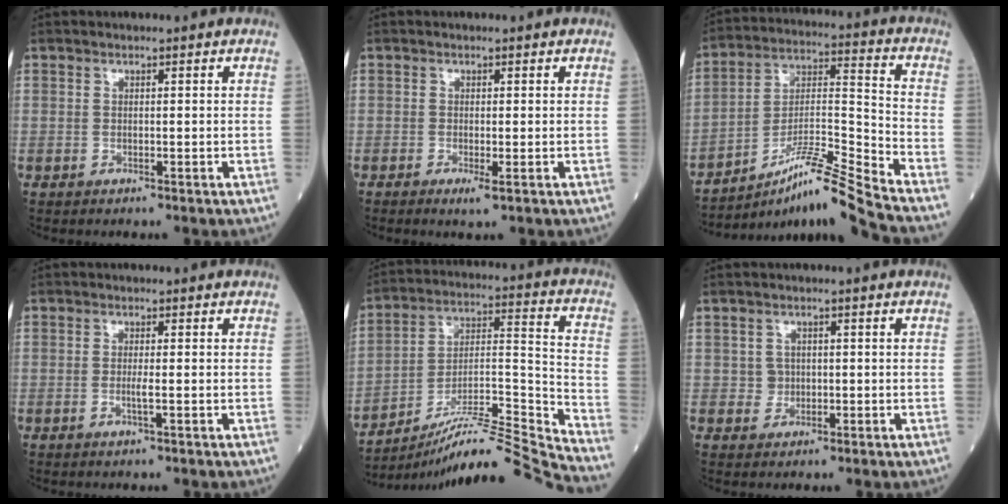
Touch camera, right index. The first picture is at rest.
{"total": 1.5, "force": [-0.7, 0.1, 1.4], "torque": [-0.021, -0.004, -0.012]}
{"total": 13.8, "force": [-11.2, -2.1, 7.7], "torque": [-0.136, 0.009, -0.195]}
{"total": 1.6, "force": [-0.4, -0.1, 1.6], "torque": [-0.033, -0.003, -0.009]}
{"total": 20.0, "force": [-18.5, -2.9, 7.2], "torque": [-0.127, 0.013, -0.304]}
{"total": 1.9, "force": [0.0, 1.8, 0.5], "torque": [-0.005, 0.004, 0.000]}